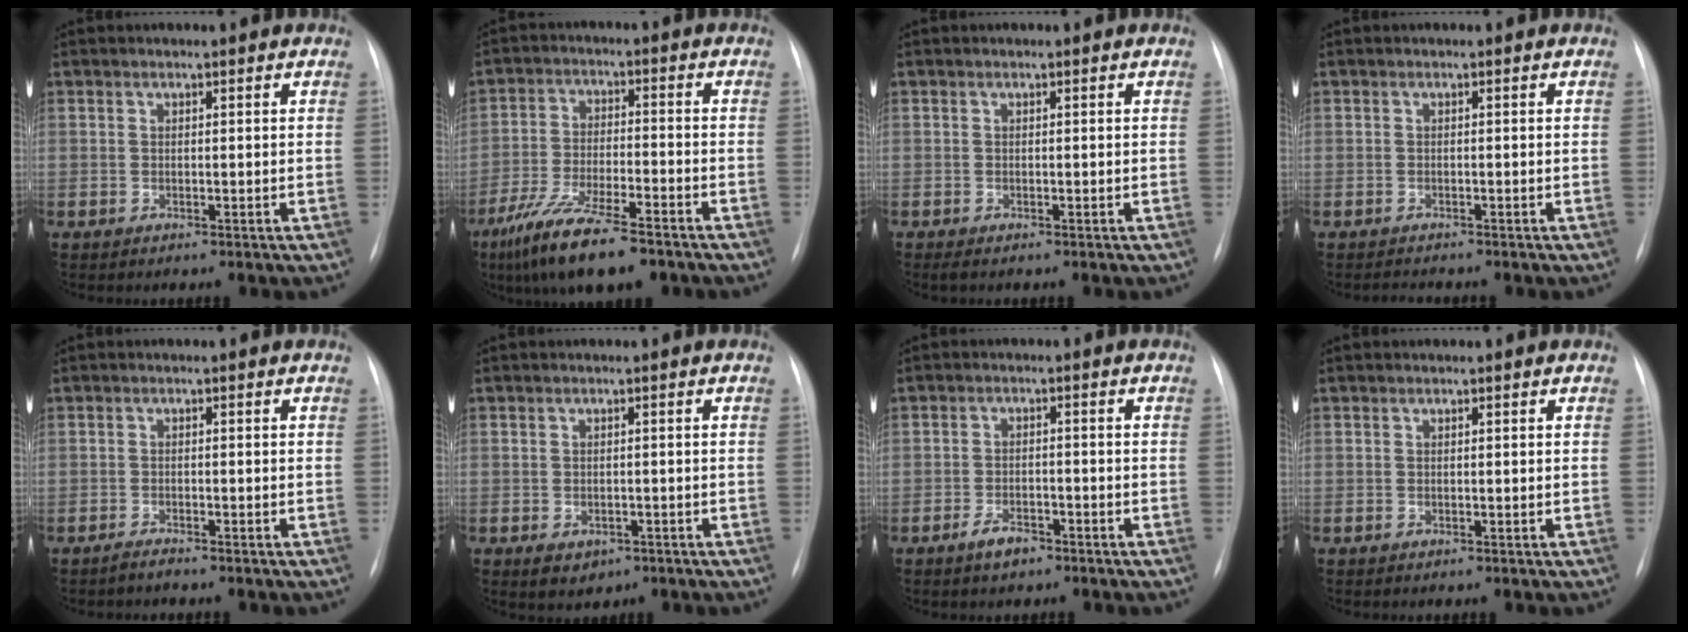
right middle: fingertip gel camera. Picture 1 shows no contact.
{"total": 12.9, "force": [-9.2, 2.5, 8.7], "torque": [-0.163, -0.028, -0.159]}
{"total": 0.0}
{"total": 1.1, "force": [-1.1, 0.0, 0.1], "torque": [-0.004, -0.007, -0.015]}
{"total": 1.1, "force": [-1.0, -0.1, 0.3], "torque": [-0.010, -0.002, -0.019]}
{"total": 3.4, "force": [-1.7, 2.4, 1.7], "torque": [-0.021, -0.001, -0.010]}
{"total": 3.3, "force": [-2.3, 1.5, 1.8], "torque": [-0.035, 0.002, -0.038]}
{"total": 0.0}